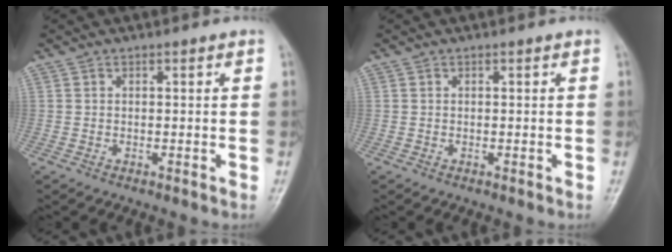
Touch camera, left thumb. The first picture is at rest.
{"total": 0.0}